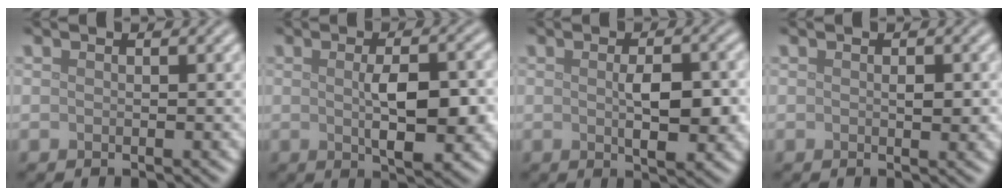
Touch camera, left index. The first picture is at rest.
{"total": 5.2, "force": [-0.1, 1.9, 4.9], "torque": [-0.084, -0.003, 0.000]}
{"total": 3.9, "force": [0.0, 1.6, 3.5], "torque": [-0.062, -0.004, 0.003]}
{"total": 1.0, "force": [0.1, 0.5, 0.9], "torque": [-0.013, -0.002, 0.002]}